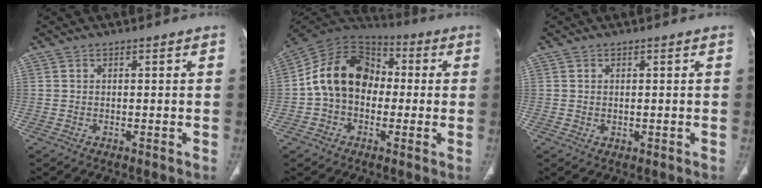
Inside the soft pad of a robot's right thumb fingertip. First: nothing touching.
{"total": 15.0, "force": [-0.4, 11.4, 9.7], "torque": [-0.146, 0.042, -0.022]}
{"total": 0.7, "force": [0.1, 0.6, 0.5], "torque": [-0.011, -0.003, 0.004]}